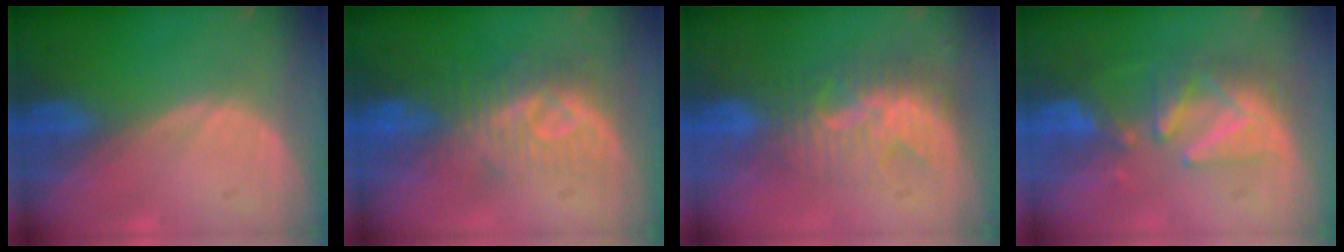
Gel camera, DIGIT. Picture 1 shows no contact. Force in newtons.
{"total": 8.2, "press": 7.6, "slide": 3.1}
{"total": 8.8, "press": 7.6, "slide": 4.4}
{"total": 8.2, "press": 7.5, "slide": 3.4}